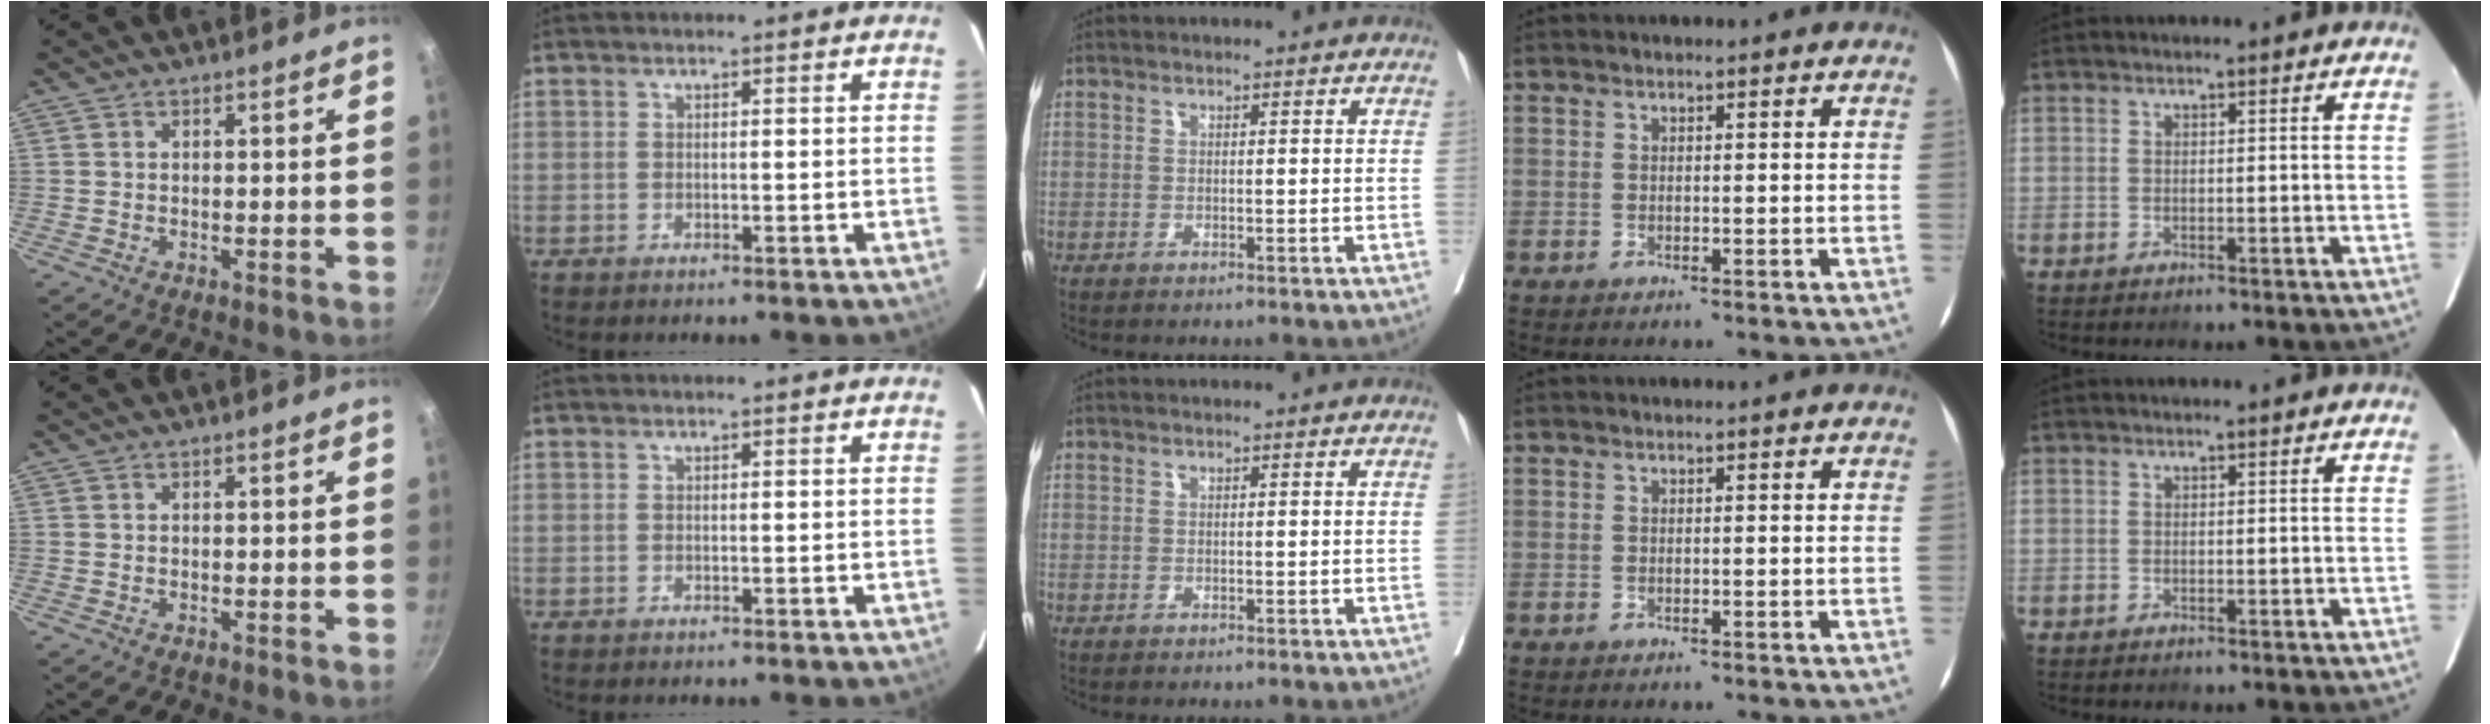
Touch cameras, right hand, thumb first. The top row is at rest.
{}